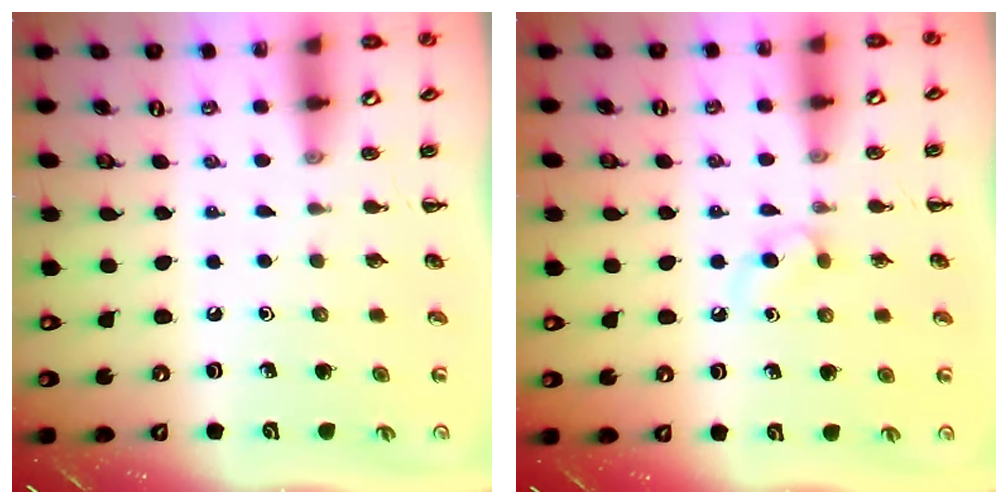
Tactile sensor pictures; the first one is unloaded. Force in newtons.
{"total": 2.4, "press": 2.1, "slide": 1.1}